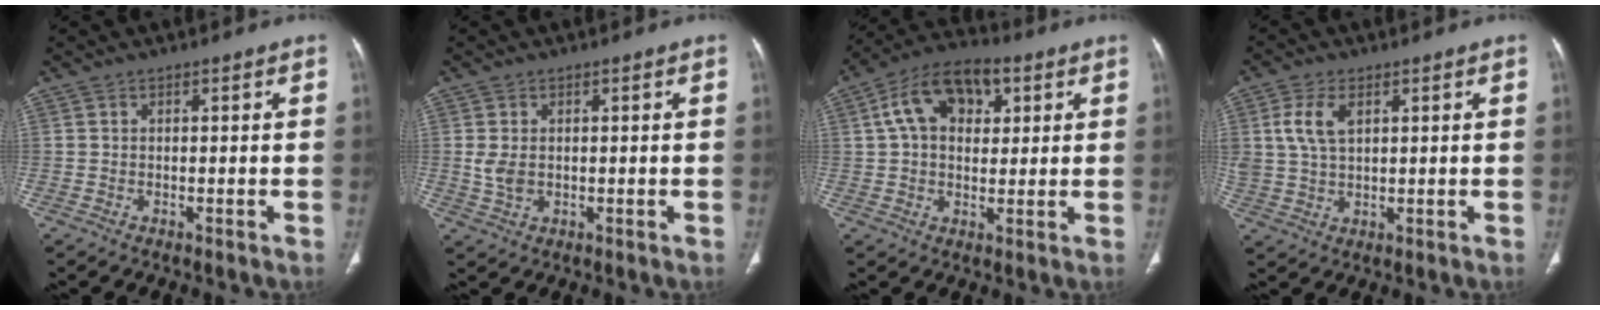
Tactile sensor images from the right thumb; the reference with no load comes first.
{"total": 3.3, "force": [0.2, 2.2, 2.4], "torque": [-0.051, -0.005, 0.008]}
{"total": 13.2, "force": [4.2, 8.3, 9.3], "torque": [-0.137, 0.014, 0.064]}
{"total": 6.6, "force": [2.3, 3.8, 4.8], "torque": [-0.102, -0.003, 0.050]}